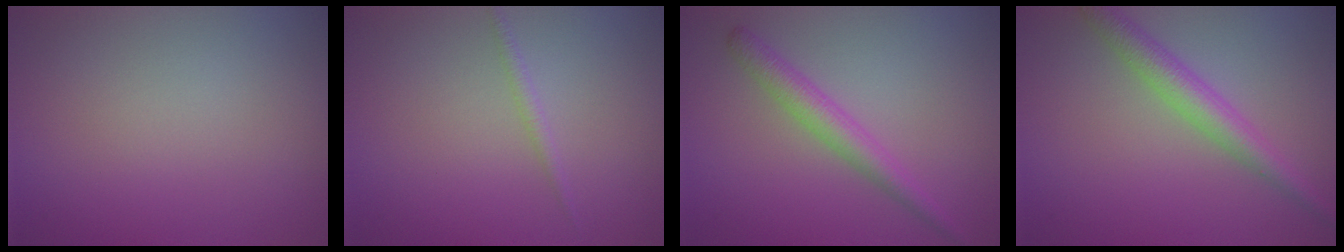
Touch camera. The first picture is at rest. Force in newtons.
{"total": 0.9, "press": 0.9, "slide": 0.1}
{"total": 2.6, "press": 2.6, "slide": 0.1}
{"total": 3.3, "press": 3.3, "slide": 0.1}